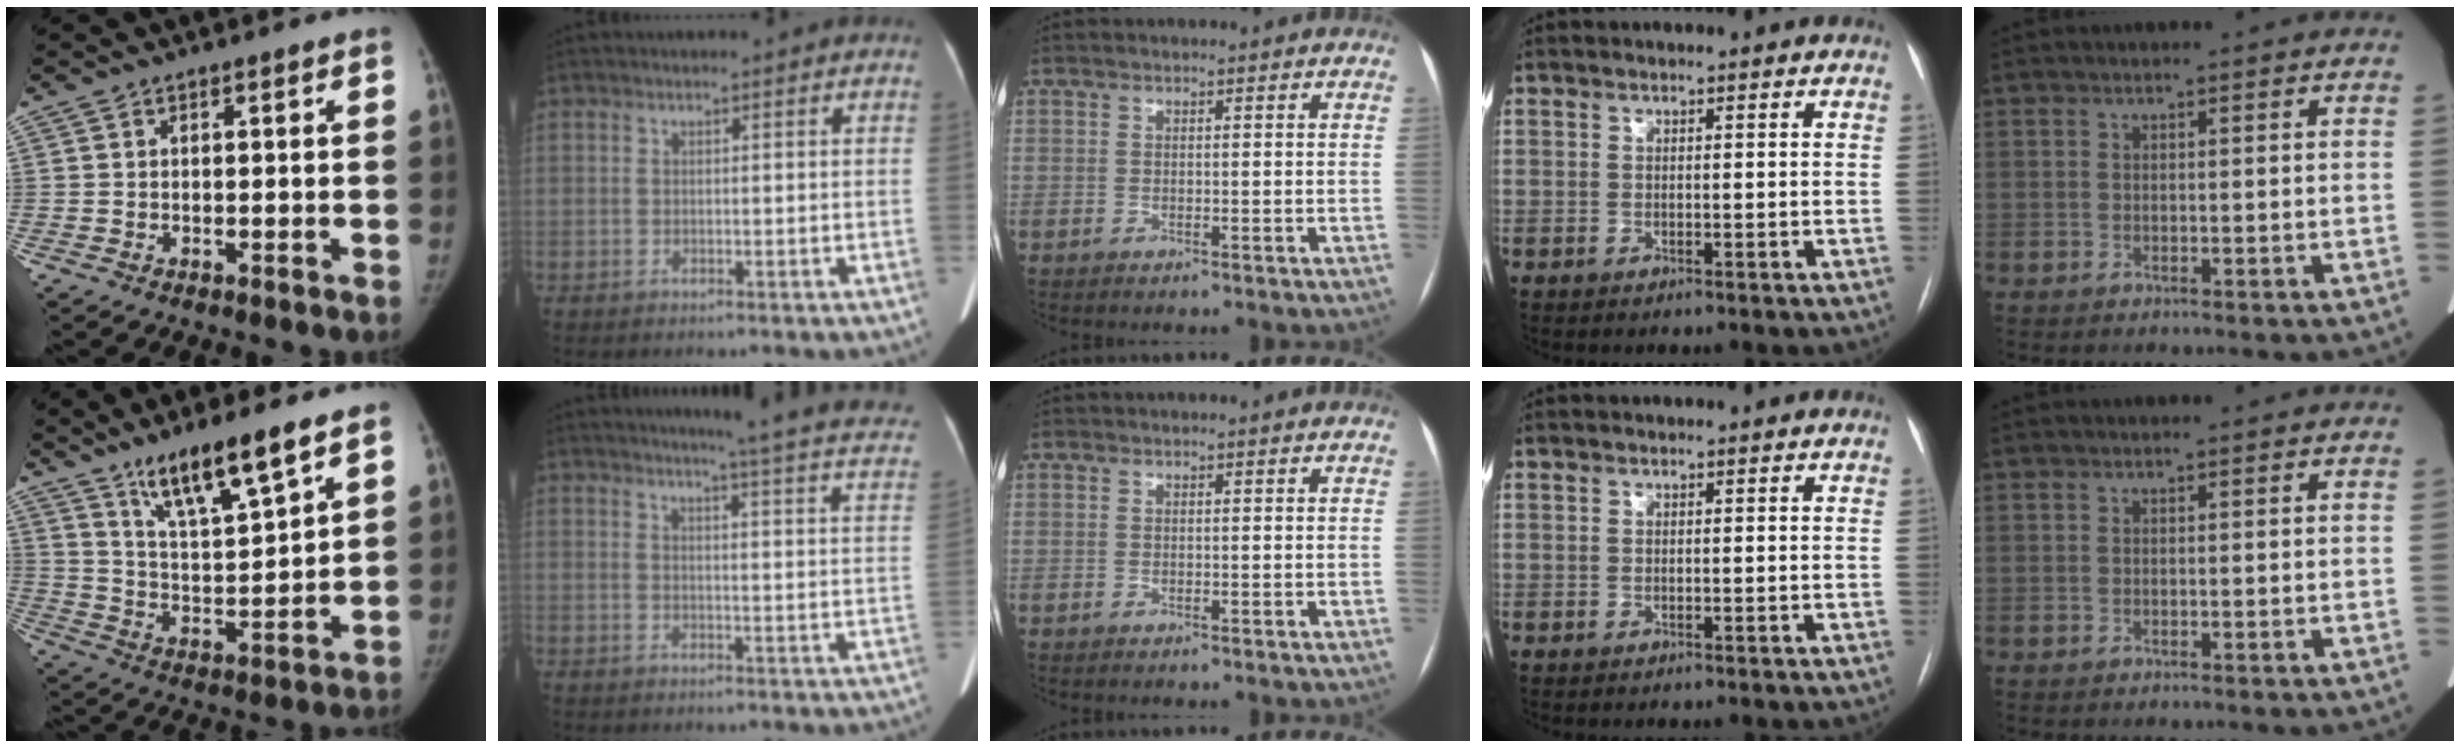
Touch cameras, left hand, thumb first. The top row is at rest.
{"thumb": {"total": 12.9, "force": [8.9, 2.3, 9.1], "torque": [-0.150, -0.054, 0.167]}, "index": {"total": 19.7, "force": [17.9, 0.7, 8.2], "torque": [-0.096, -0.066, 0.185]}}